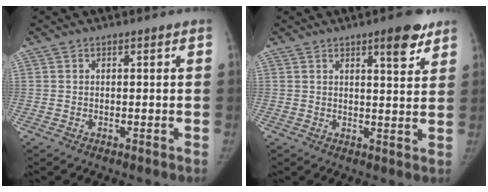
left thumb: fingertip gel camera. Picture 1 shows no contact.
{"total": 6.8, "force": [4.3, 1.9, 4.9], "torque": [-0.052, -0.023, 0.056]}